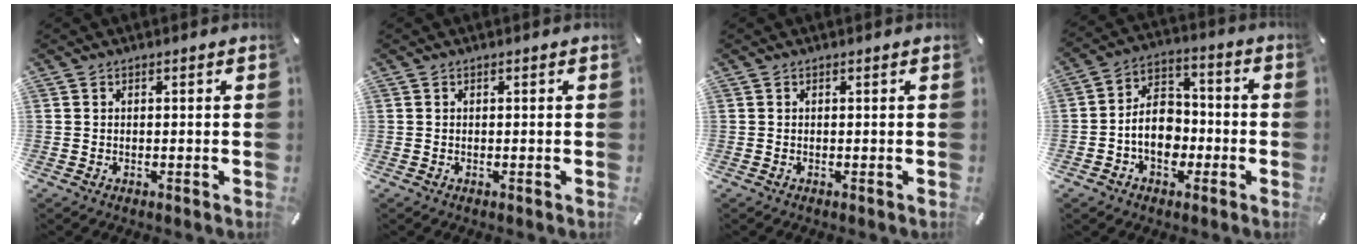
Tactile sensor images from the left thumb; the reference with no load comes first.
{"total": 0.0}
{"total": 0.0}
{"total": 10.6, "force": [-2.6, 8.3, 6.0], "torque": [-0.101, 0.023, -0.046]}